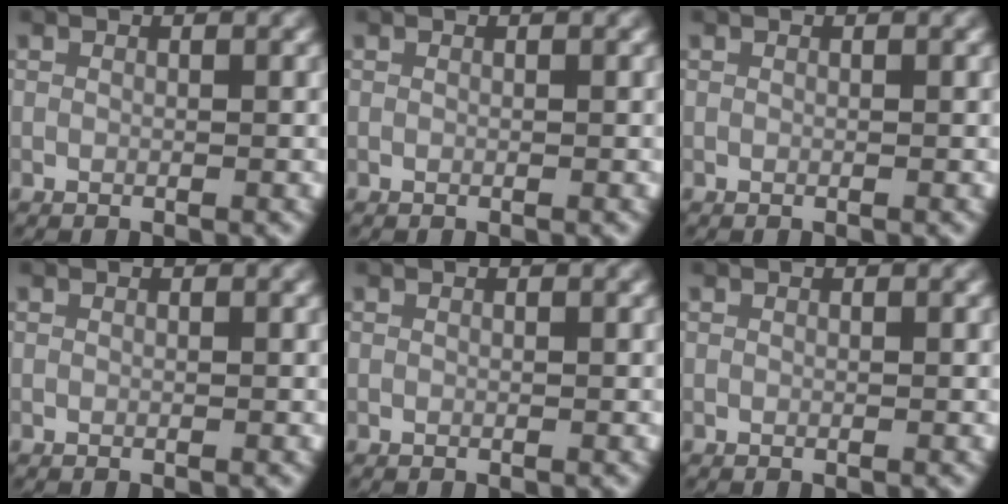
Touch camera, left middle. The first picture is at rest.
{"total": 0.0}
{"total": 0.0}
{"total": 0.0}
{"total": 0.0}
{"total": 0.0}